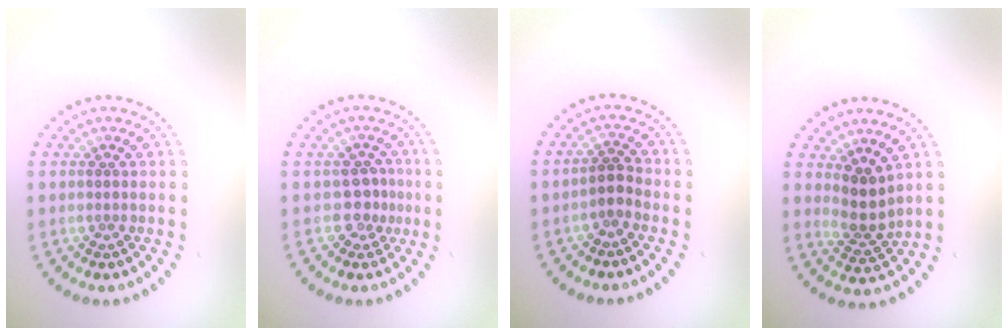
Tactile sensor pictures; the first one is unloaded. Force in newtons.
{"total": 2.0, "press": 1.4, "slide": 1.4}
{"total": 1.7, "press": 1.4, "slide": 1.0}
{"total": 2.6, "press": 2.0, "slide": 1.7}